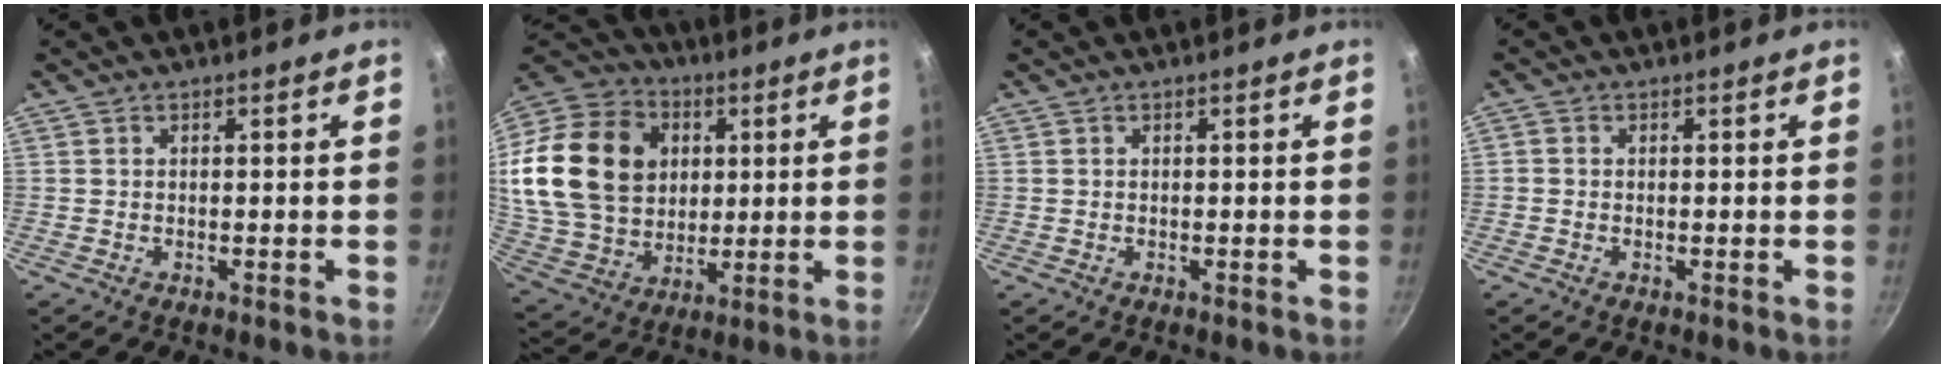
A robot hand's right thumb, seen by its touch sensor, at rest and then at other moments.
{"total": 27.2, "force": [5.8, 20.9, 16.4], "torque": [-0.306, 0.003, 0.114]}
{"total": 0.0}
{"total": 0.7, "force": [-0.2, 0.6, 0.3], "torque": [-0.004, 0.002, -0.007]}